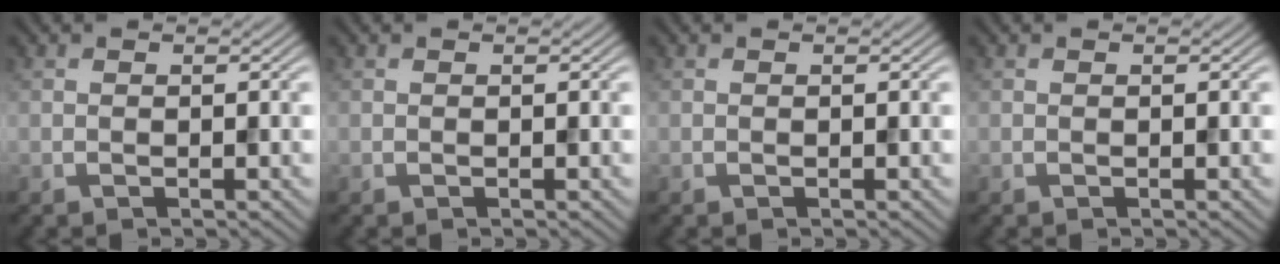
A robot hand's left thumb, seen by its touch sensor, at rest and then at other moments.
{"total": 0.0}
{"total": 0.0}
{"total": 0.0}